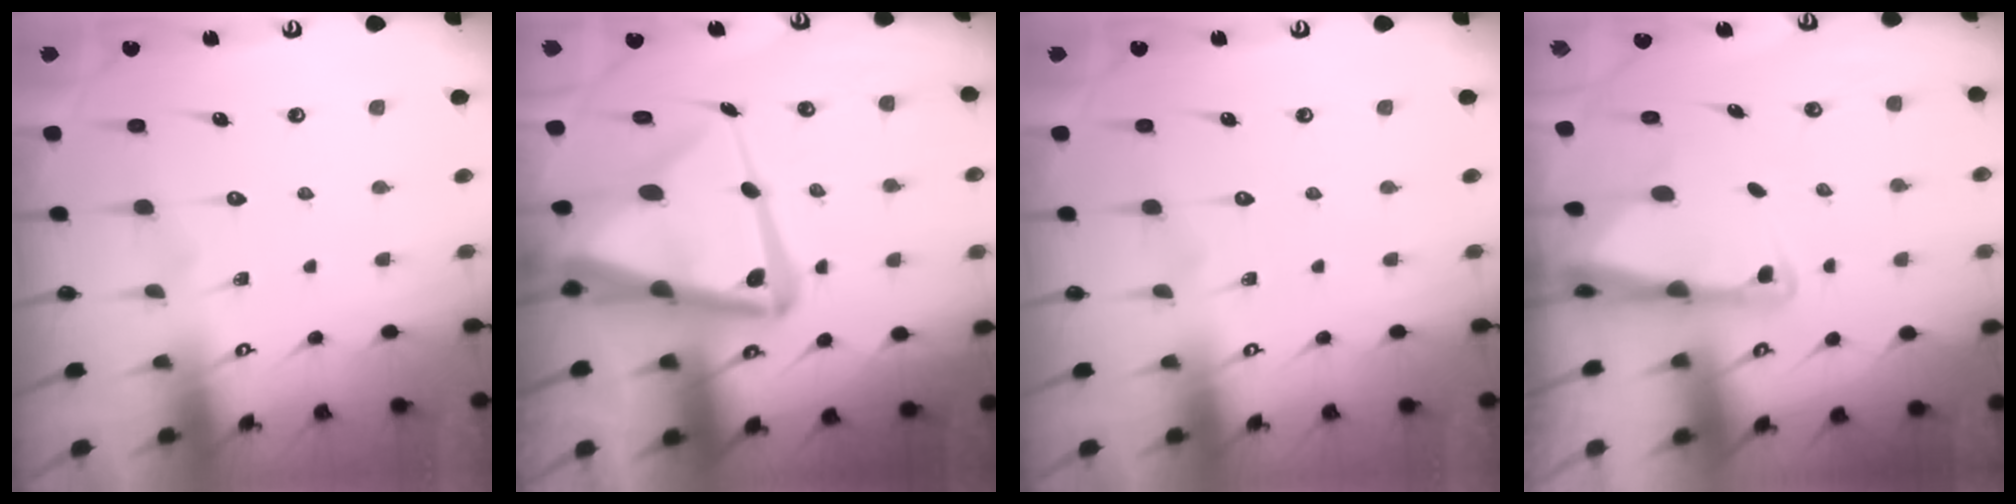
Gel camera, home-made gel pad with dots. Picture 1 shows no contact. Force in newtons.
{"total": 15.0, "press": 14.9, "slide": 1.5}
{"total": 0.0}
{"total": 2.6, "press": 2.6, "slide": 0.5}